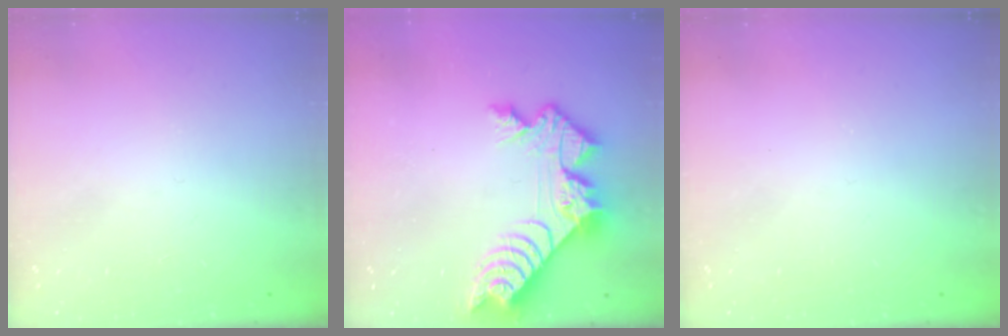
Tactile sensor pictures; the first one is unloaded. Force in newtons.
{"total": 11.8, "press": 11.7, "slide": 0.8}
{"total": 0.0}